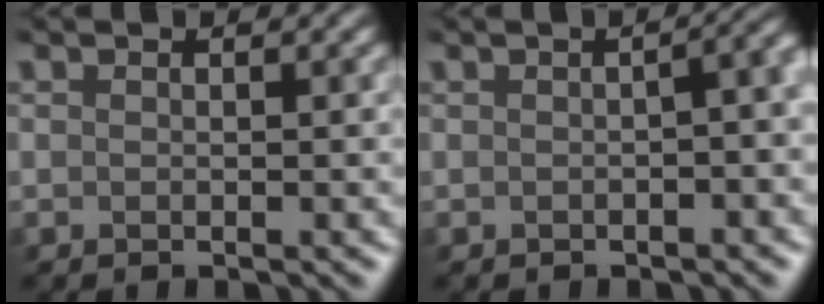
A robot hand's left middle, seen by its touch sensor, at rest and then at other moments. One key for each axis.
{"total": 5.0, "fx": -1.5, "fy": 2.4, "fz": 4.1, "tx": -0.016, "ty": 0.005, "tz": -0.025}